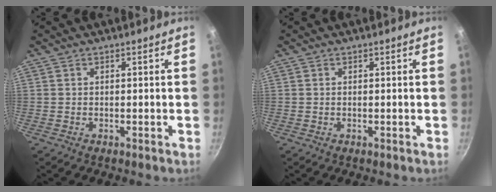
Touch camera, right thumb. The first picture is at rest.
{"total": 0.0}